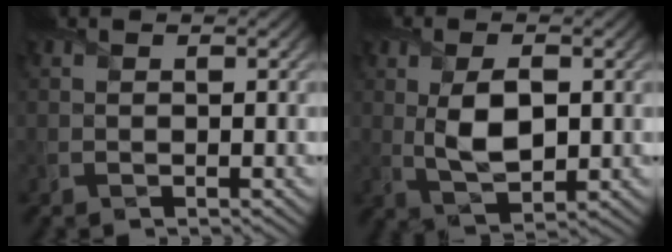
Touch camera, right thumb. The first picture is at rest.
{"total": 6.2, "force": [0.4, 3.2, 5.3], "torque": [-0.113, -0.006, 0.012]}